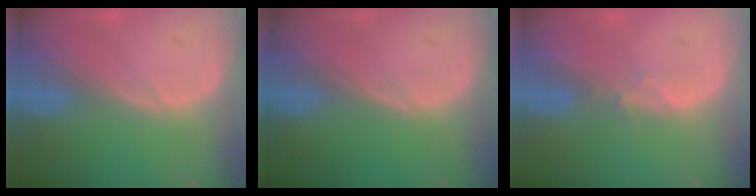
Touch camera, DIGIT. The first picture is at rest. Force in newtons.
{"total": 0.0}
{"total": 1.4, "press": 1.2, "slide": 0.6}